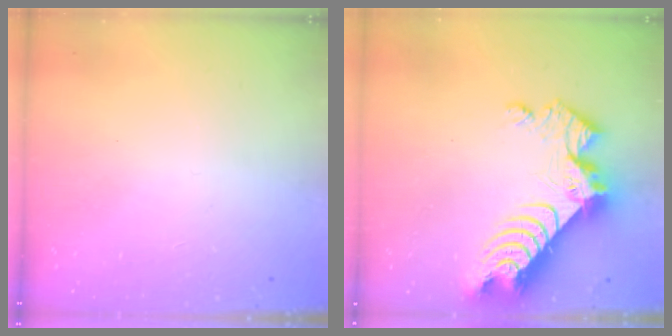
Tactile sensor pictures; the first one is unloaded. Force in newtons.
{"total": 14.7, "press": 14.6, "slide": 1.2}